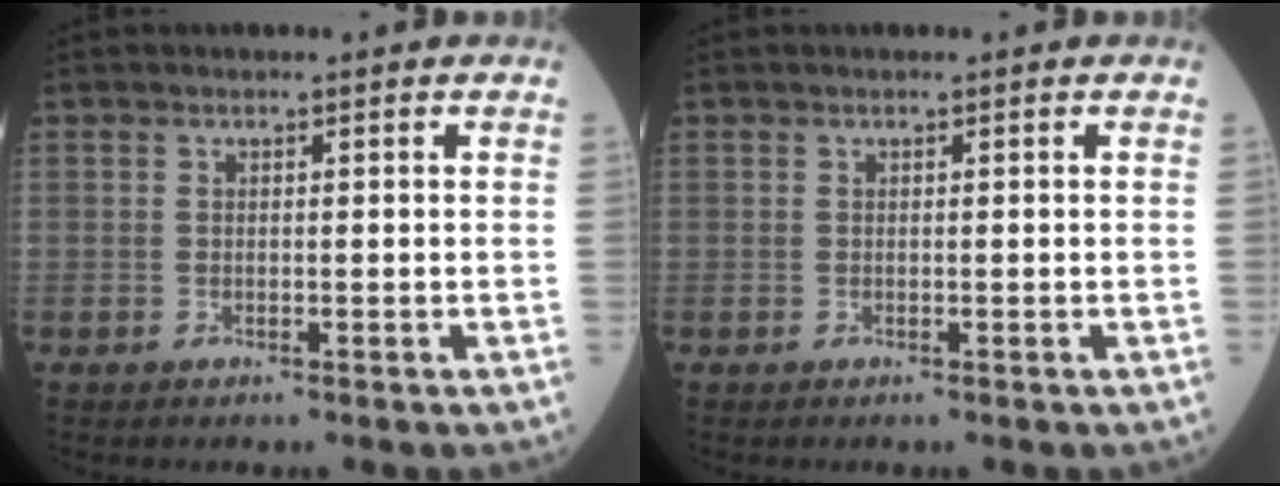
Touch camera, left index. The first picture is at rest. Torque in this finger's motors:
{"motor_torque": [0.00, 0.00, -0.03, 0.00]}